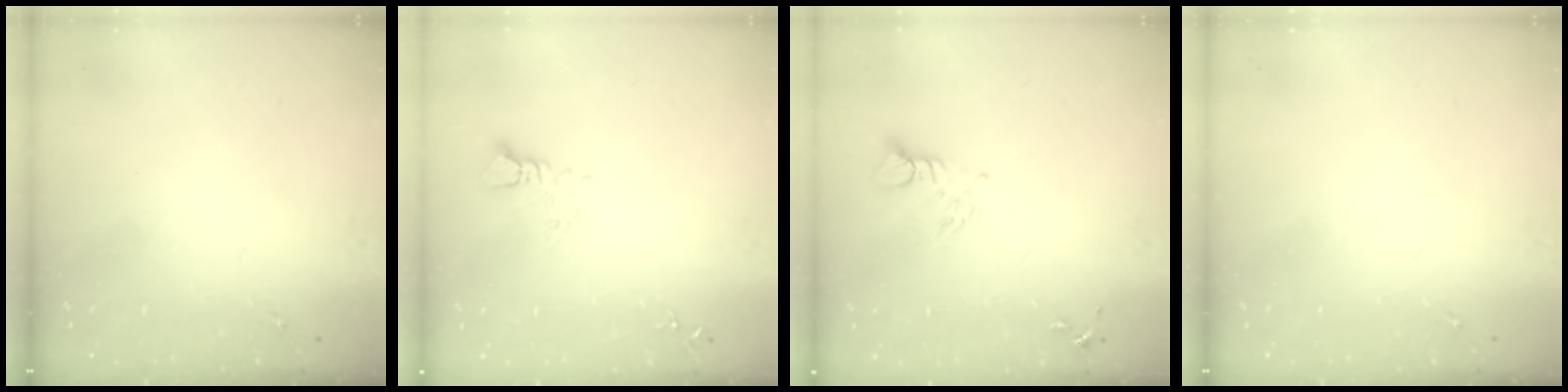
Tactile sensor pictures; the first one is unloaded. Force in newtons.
{"total": 3.3, "press": 3.3, "slide": 0.2}
{"total": 4.6, "press": 4.6, "slide": 0.2}
{"total": 0.0}